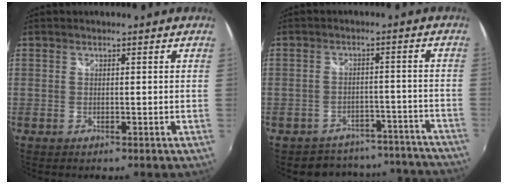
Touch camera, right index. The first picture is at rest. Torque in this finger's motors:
{"motor_torque": [0.15, -0.14, 0.45, 0.04]}